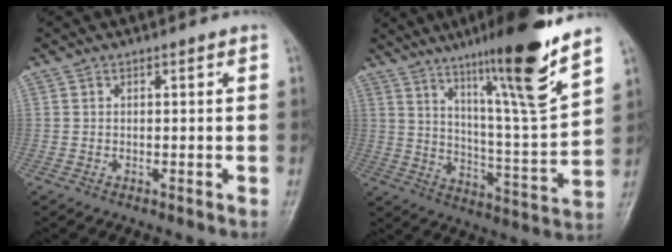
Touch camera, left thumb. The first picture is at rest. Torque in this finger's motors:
{"motor_torque": [1.54, -0.04, 1.53, -1.24, 0.39]}